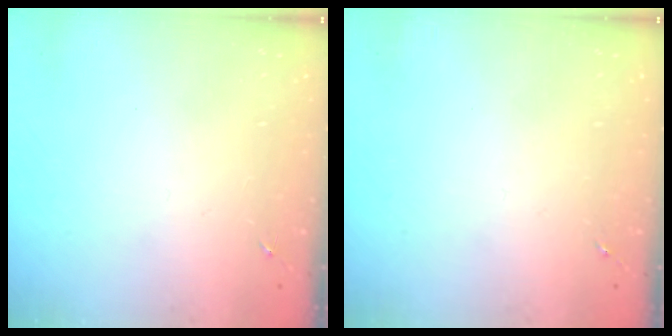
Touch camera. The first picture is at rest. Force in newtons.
{"total": 0.0}